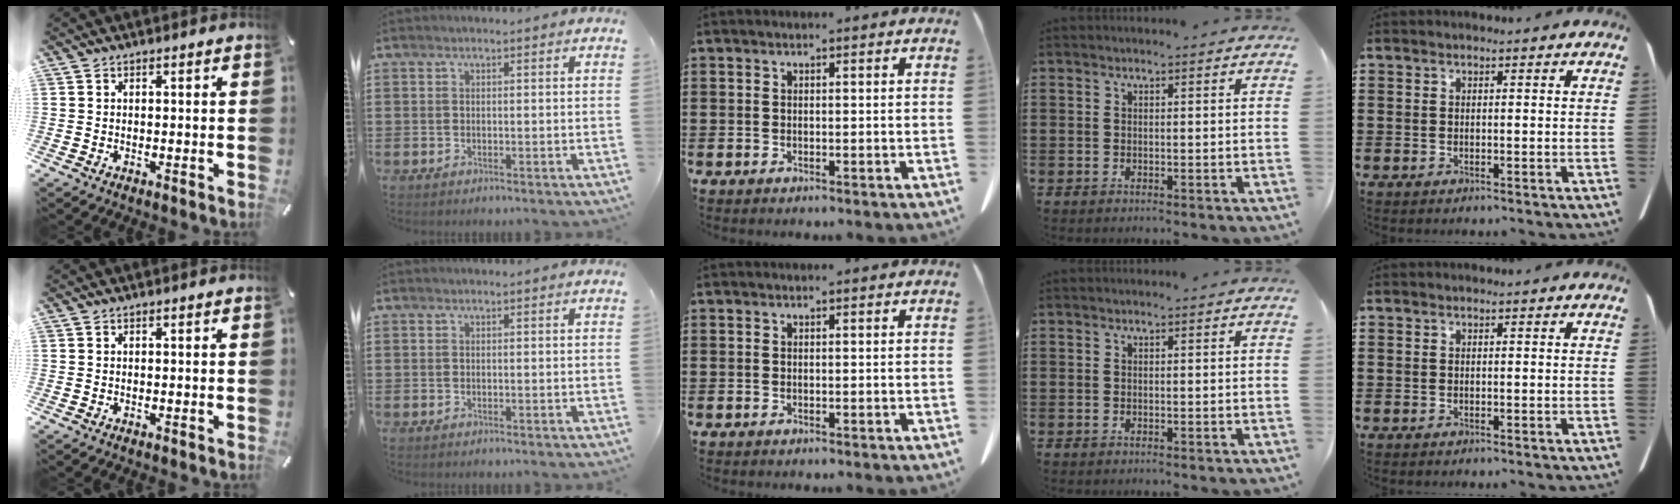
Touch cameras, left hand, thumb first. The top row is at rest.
{}